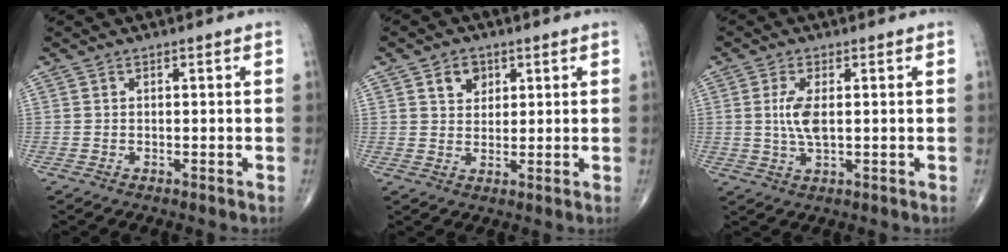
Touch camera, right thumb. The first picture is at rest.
{"total": 4.5, "force": [2.1, 3.4, 2.1], "torque": [-0.013, -0.011, 0.036]}
{"total": 5.2, "force": [0.6, 2.1, 4.7], "torque": [-0.101, -0.006, 0.014]}